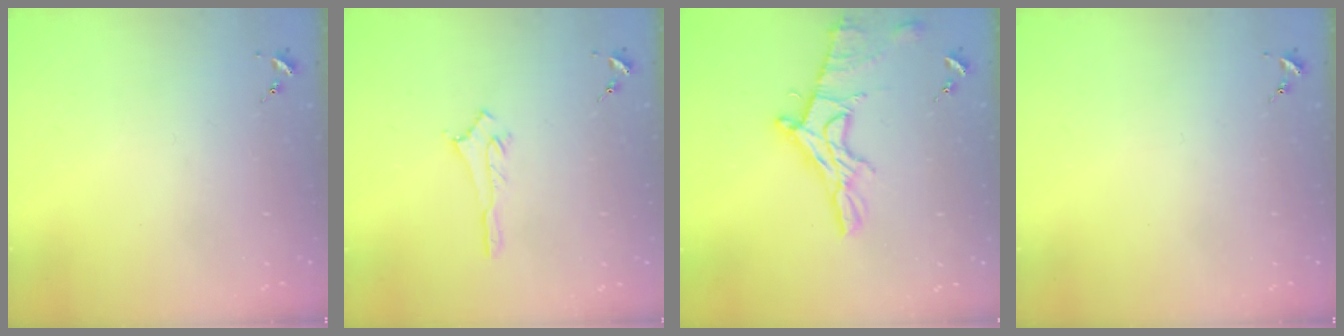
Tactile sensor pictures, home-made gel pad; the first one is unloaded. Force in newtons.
{"total": 2.9, "press": 2.9, "slide": 0.2}
{"total": 14.1, "press": 14.1, "slide": 1.3}
{"total": 0.0}